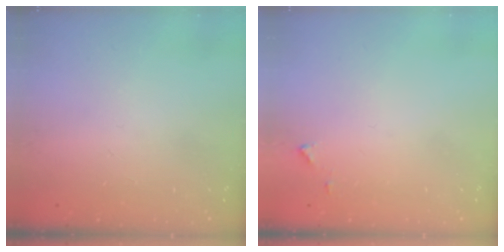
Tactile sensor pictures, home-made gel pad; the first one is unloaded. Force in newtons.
{"total": 4.3, "press": 4.2, "slide": 0.5}